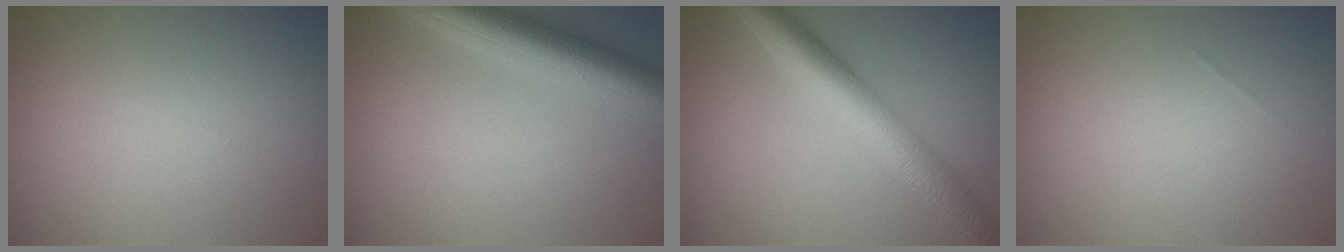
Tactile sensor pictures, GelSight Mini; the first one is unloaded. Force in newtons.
{"total": 7.3, "press": 7.3, "slide": 0.4}
{"total": 7.2, "press": 7.2, "slide": 0.1}
{"total": 0.0}